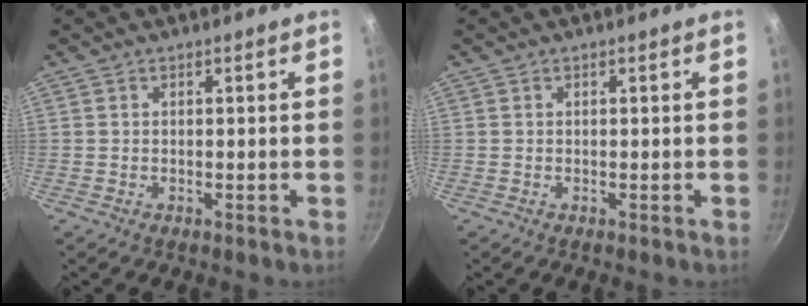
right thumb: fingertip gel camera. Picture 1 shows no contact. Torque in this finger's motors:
{"motor_torque": [-0.30, 0.12, 0.00, 0.00, 0.00]}